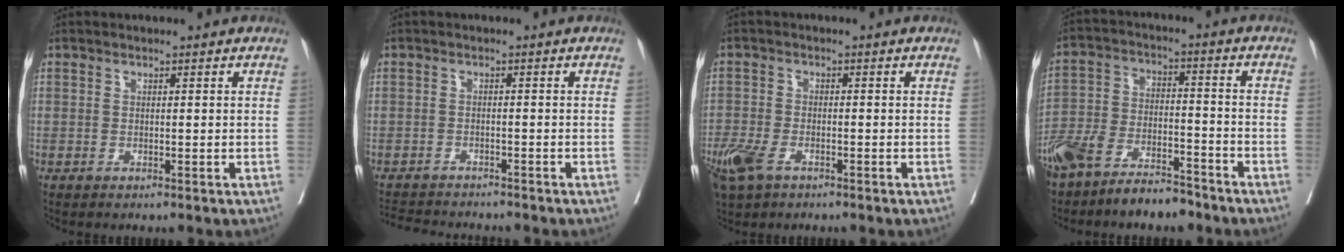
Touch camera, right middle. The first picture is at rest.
{"total": 5.2, "force": [-5.1, 1.0, 0.7], "torque": [-0.009, -0.007, -0.081]}
{"total": 7.5, "force": [-4.6, 3.7, 4.7], "torque": [-0.103, -0.012, -0.085]}
{"total": 11.3, "force": [-9.2, 3.8, 5.2], "torque": [-0.102, 0.005, -0.171]}